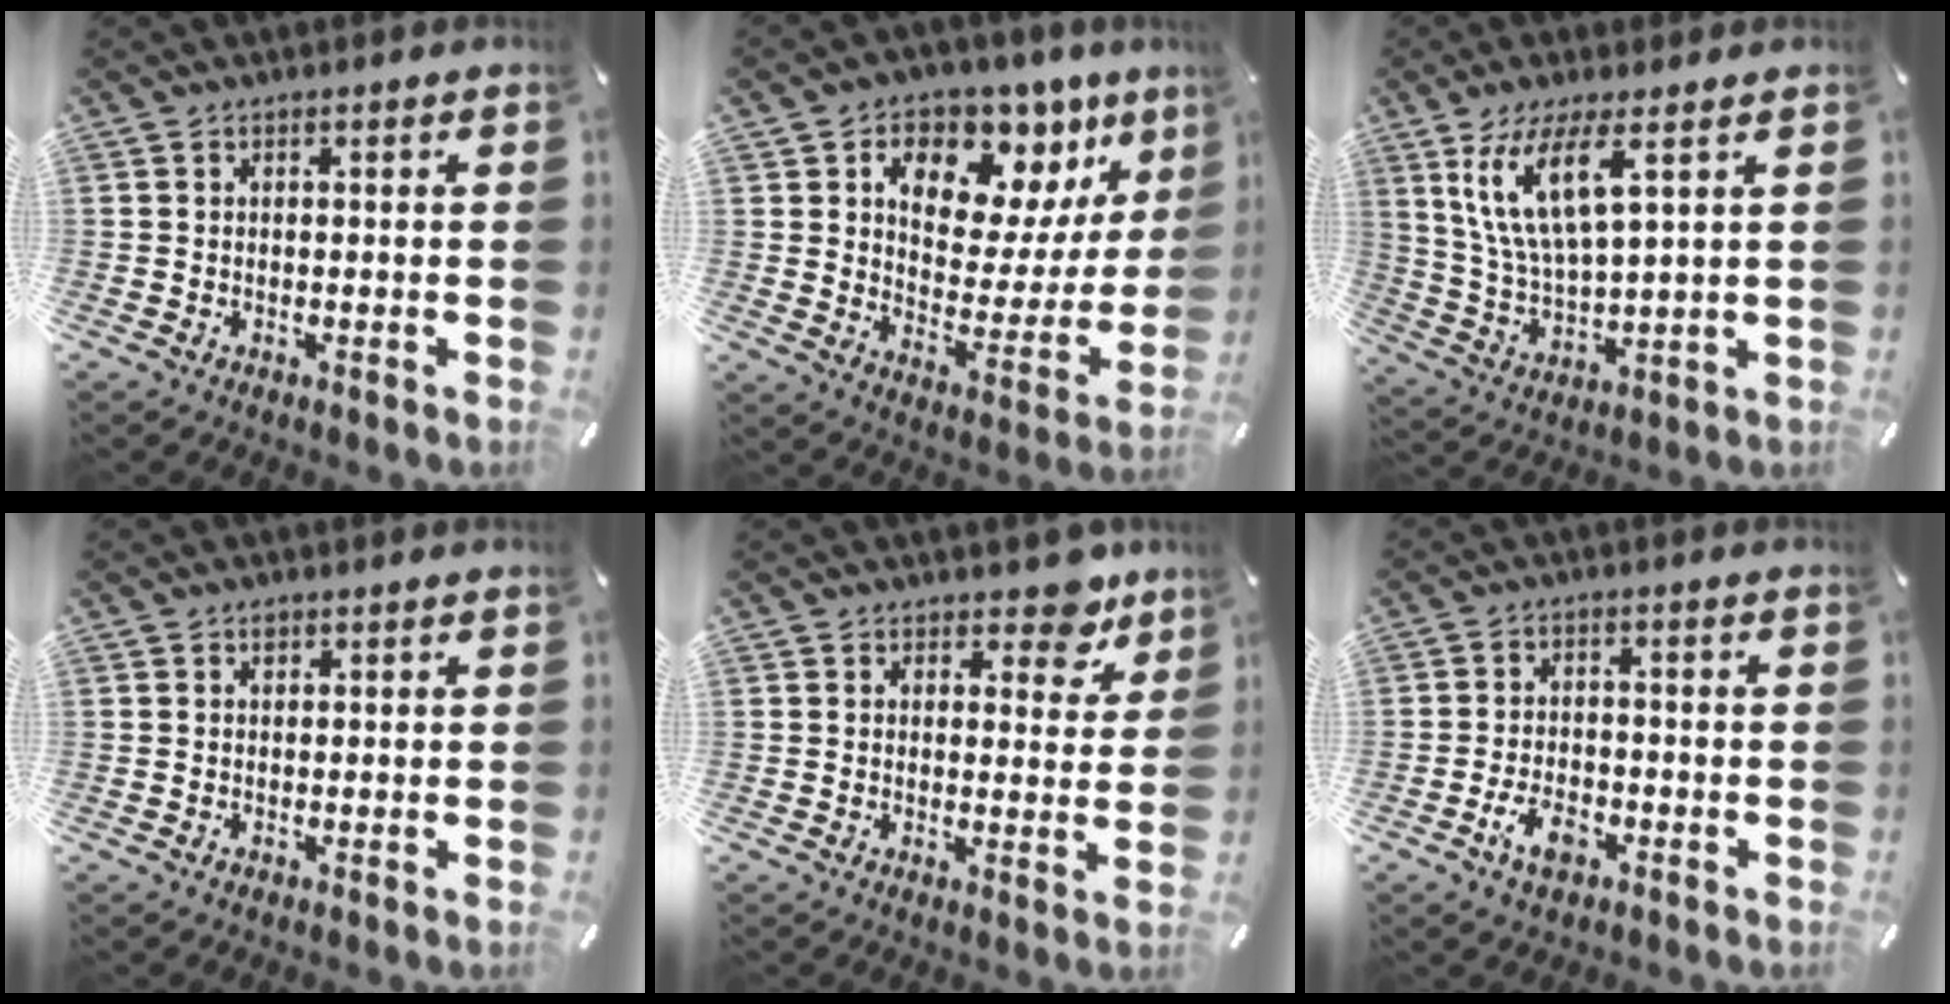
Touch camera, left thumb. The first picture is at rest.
{"total": 12.2, "force": [6.6, 8.5, 5.8], "torque": [-0.078, -0.057, 0.117]}
{"total": 12.5, "force": [6.6, 3.8, 9.9], "torque": [-0.226, -0.012, 0.116]}
{"total": 1.0, "force": [0.4, 0.8, 0.4], "torque": [0.001, -0.002, 0.006]}
{"total": 8.1, "force": [6.1, 4.1, 3.4], "torque": [-0.015, -0.045, 0.101]}
{"total": 6.1, "force": [-3.0, 3.5, 4.1], "torque": [-0.089, 0.011, -0.057]}